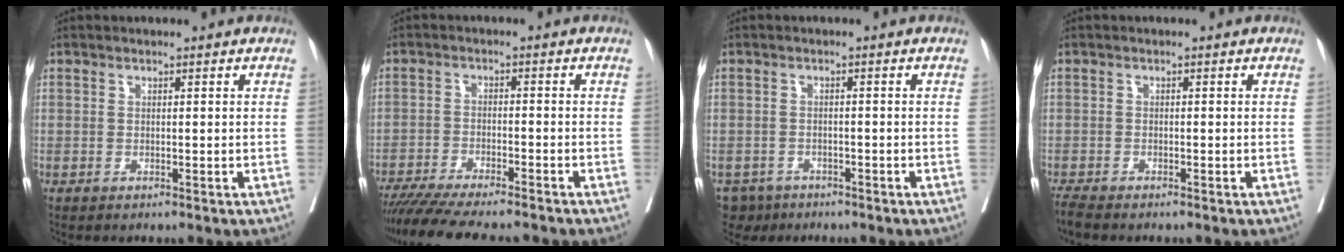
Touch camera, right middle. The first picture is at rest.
{"total": 14.8, "force": [-13.0, 1.5, 6.9], "torque": [-0.112, -0.026, -0.193]}
{"total": 4.5, "force": [-3.6, 2.8, 0.0], "torque": [0.002, -0.001, -0.059]}
{"total": 2.4, "force": [-2.3, 0.0, 0.9], "torque": [-0.025, -0.011, -0.044]}